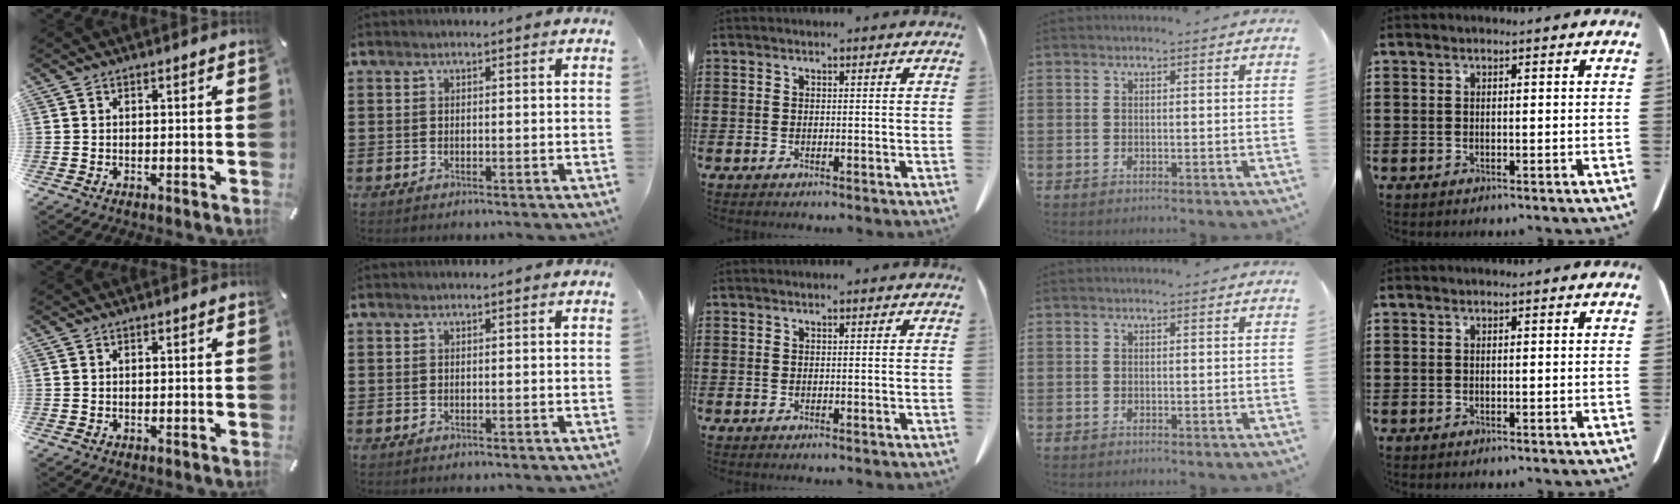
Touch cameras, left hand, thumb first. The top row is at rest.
{}